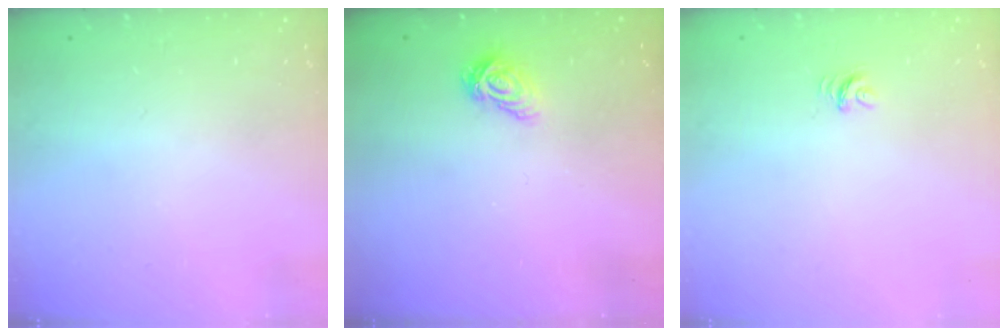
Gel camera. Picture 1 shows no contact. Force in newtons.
{"total": 6.1, "press": 6.1, "slide": 0.7}
{"total": 3.7, "press": 3.7, "slide": 0.2}